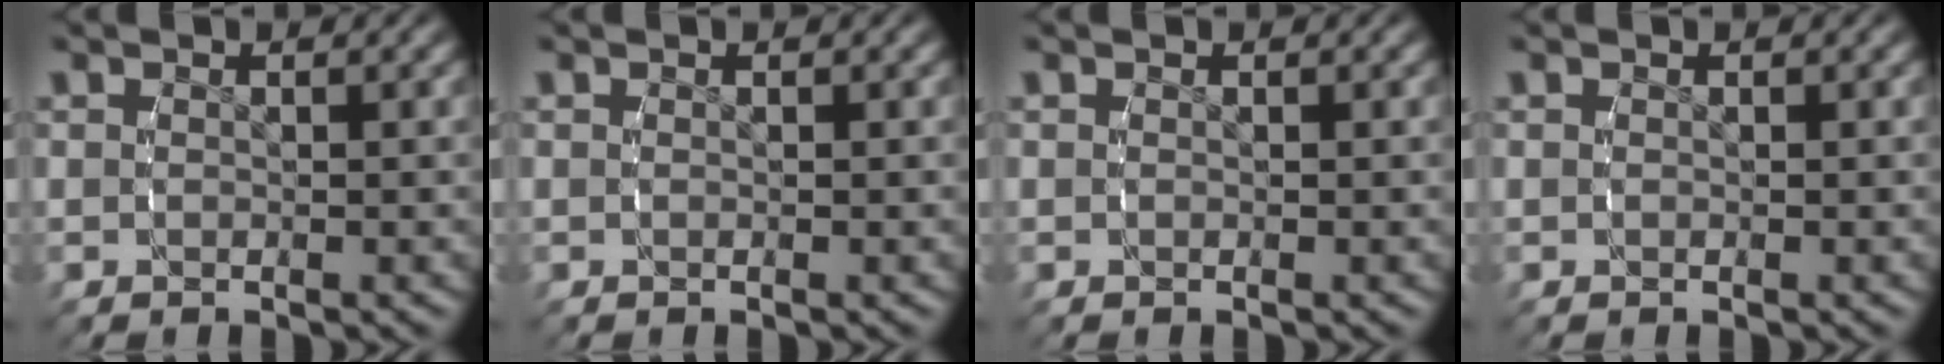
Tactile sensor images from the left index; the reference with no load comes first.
{"total": 0.0}
{"total": 0.0}
{"total": 0.0}